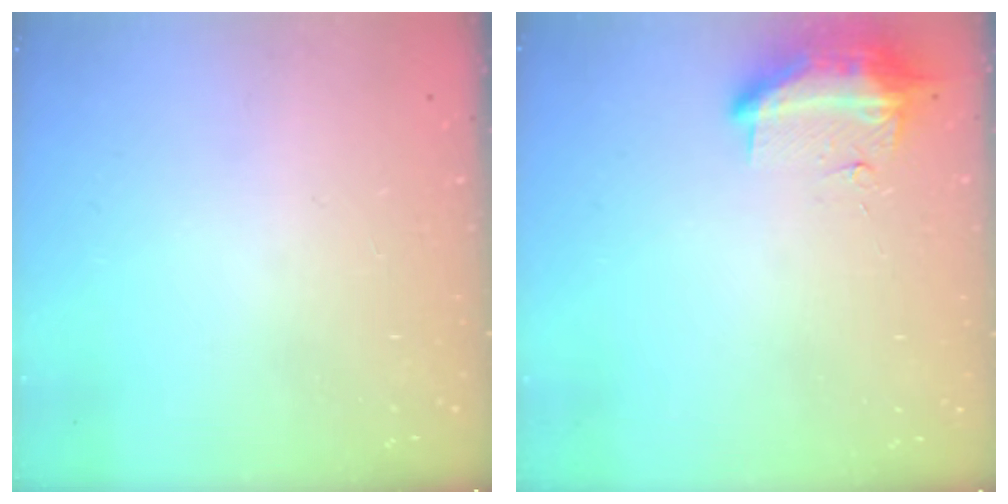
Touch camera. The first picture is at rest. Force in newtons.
{"total": 19.3, "press": 12.1, "slide": 15.1}